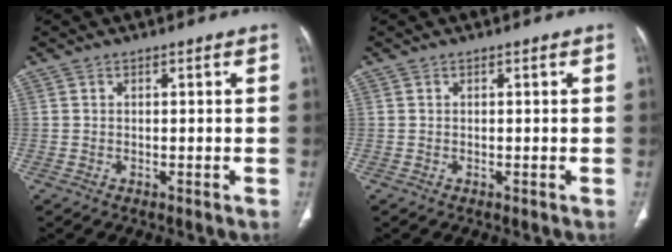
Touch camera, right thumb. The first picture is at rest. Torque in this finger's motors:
{"motor_torque": [0.00, 0.00, 0.00, 0.00, 0.02]}